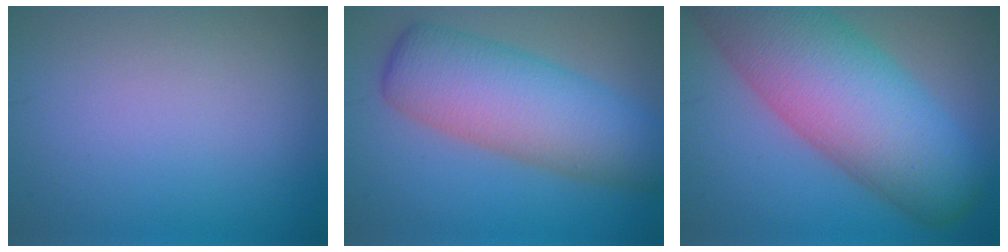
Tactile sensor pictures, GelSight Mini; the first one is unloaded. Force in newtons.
{"total": 9.5, "press": 9.5, "slide": 0.2}
{"total": 13.9, "press": 13.9, "slide": 0.7}